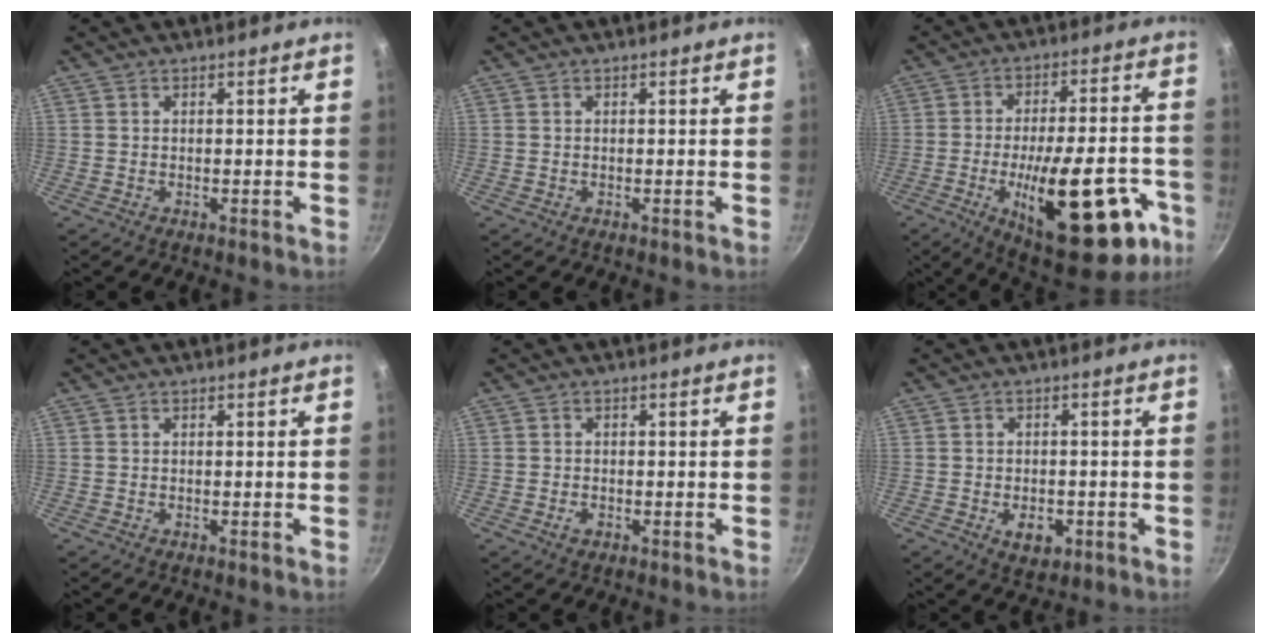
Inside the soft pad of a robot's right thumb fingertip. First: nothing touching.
{"total": 0.0}
{"total": 26.5, "force": [-10.1, 10.5, 22.2], "torque": [-0.272, 0.029, -0.132]}
{"total": 0.0}
{"total": 1.5, "force": [-0.7, 1.1, 0.8], "torque": [-0.012, 0.004, -0.011]}
{"total": 5.1, "force": [-1.7, 3.5, 3.3], "torque": [-0.036, 0.007, -0.018]}